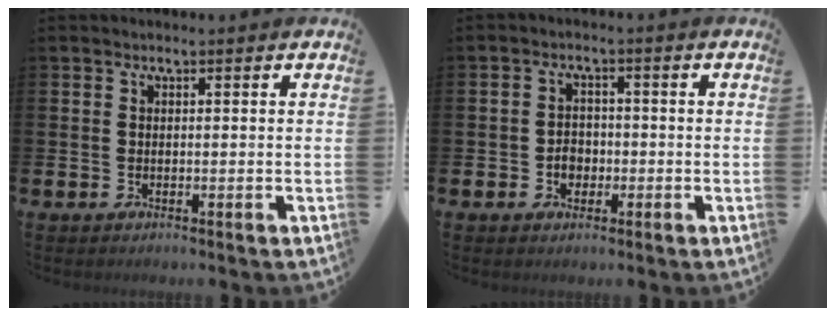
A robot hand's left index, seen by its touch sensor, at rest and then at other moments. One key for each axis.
{"total": 2.7, "fx": -0.8, "fy": 2.2, "fz": 1.4, "tx": -0.018, "ty": 0.000, "tz": -0.019}